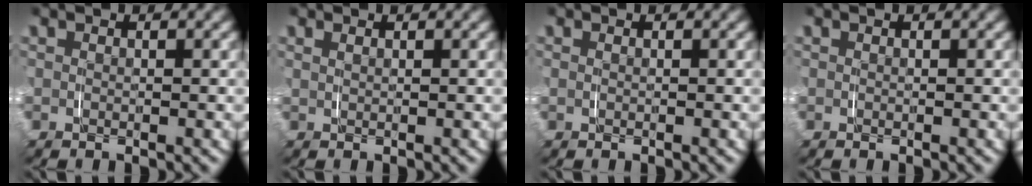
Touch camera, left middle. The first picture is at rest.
{"total": 0.7, "force": [0.6, -0.1, 0.3], "torque": [-0.003, 0.002, 0.012]}
{"total": 0.0}
{"total": 0.0}